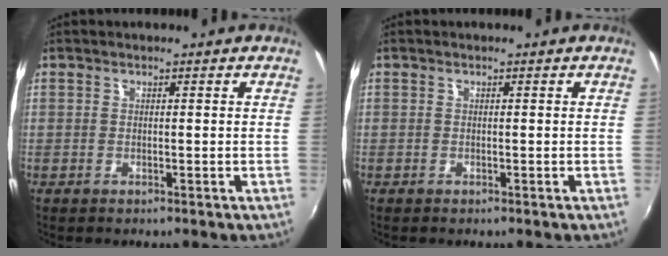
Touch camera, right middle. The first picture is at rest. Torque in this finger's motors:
{"motor_torque": [0.09, -0.14, 0.02, -0.03]}